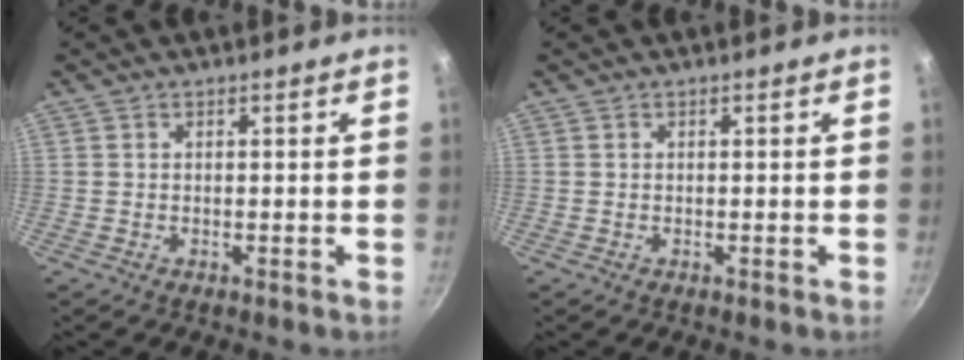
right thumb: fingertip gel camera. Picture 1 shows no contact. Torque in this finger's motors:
{"motor_torque": [-0.20, 0.20, 0.03, -0.01, 0.02]}